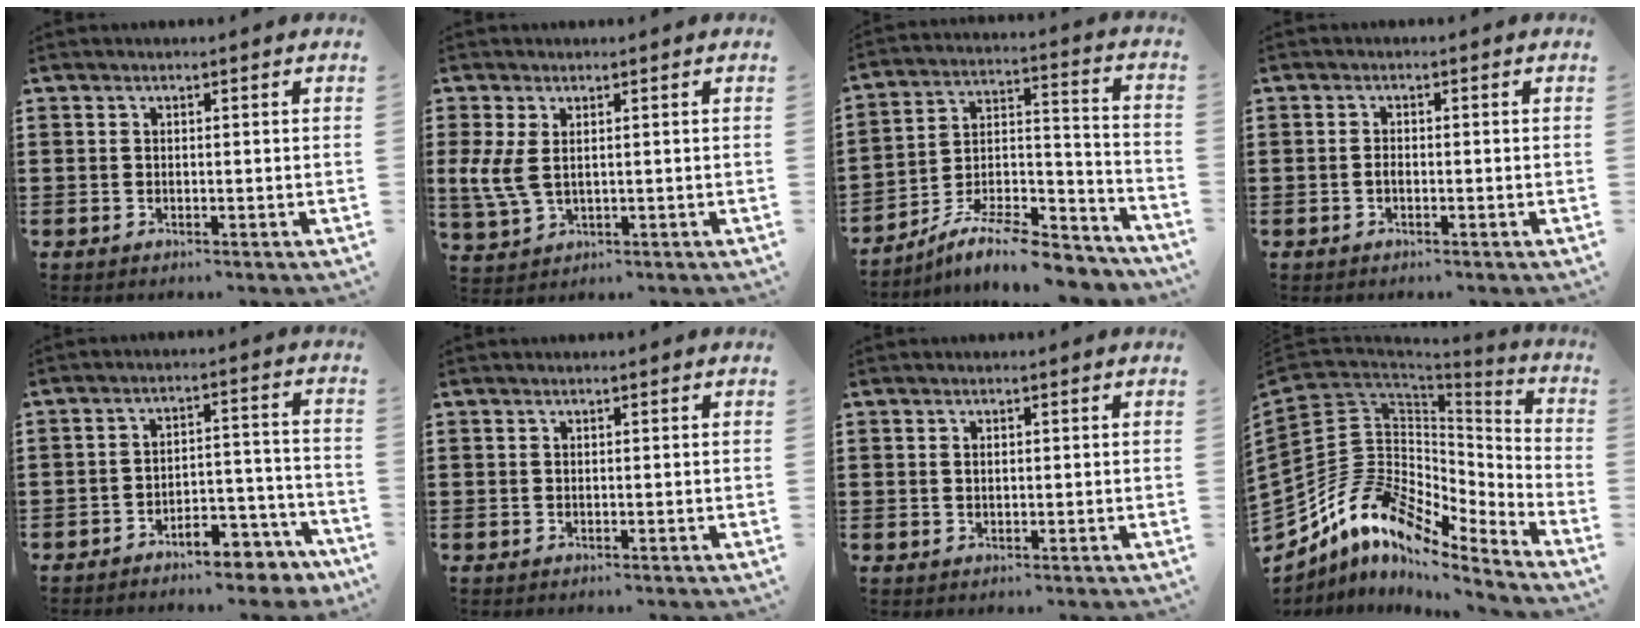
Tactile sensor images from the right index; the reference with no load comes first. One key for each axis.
{"total": 4.5, "fx": 0.5, "fy": 2.4, "fz": 3.8, "tx": -0.107, "ty": -0.005, "tz": 0.002}
{"total": 9.9, "fx": -8.6, "fy": 1.8, "fz": 4.7, "tx": -0.069, "ty": 0.023, "tz": -0.164}
{"total": 0.9, "fx": -0.5, "fy": 0.3, "fz": 0.8, "tx": -0.018, "ty": -0.006, "tz": -0.007}
{"total": 6.4, "fx": -5.9, "fy": 1.4, "fz": 1.8, "tx": -0.025, "ty": 0.018, "tz": -0.114}
{"total": 0.0}
{"total": 1.0, "fx": 0.2, "fy": 0.5, "fz": 0.8, "tx": -0.017, "ty": 0.004, "tz": 0.002}
{"total": 12.1, "fx": -5.2, "fy": 8.5, "fz": 6.9, "tx": -0.189, "ty": -0.015, "tz": -0.107}